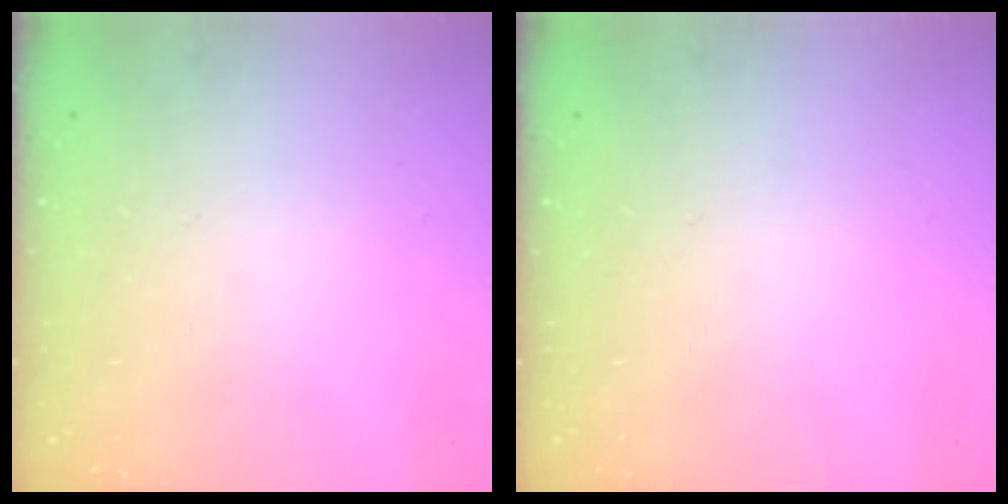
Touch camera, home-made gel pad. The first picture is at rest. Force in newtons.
{"total": 0.0}